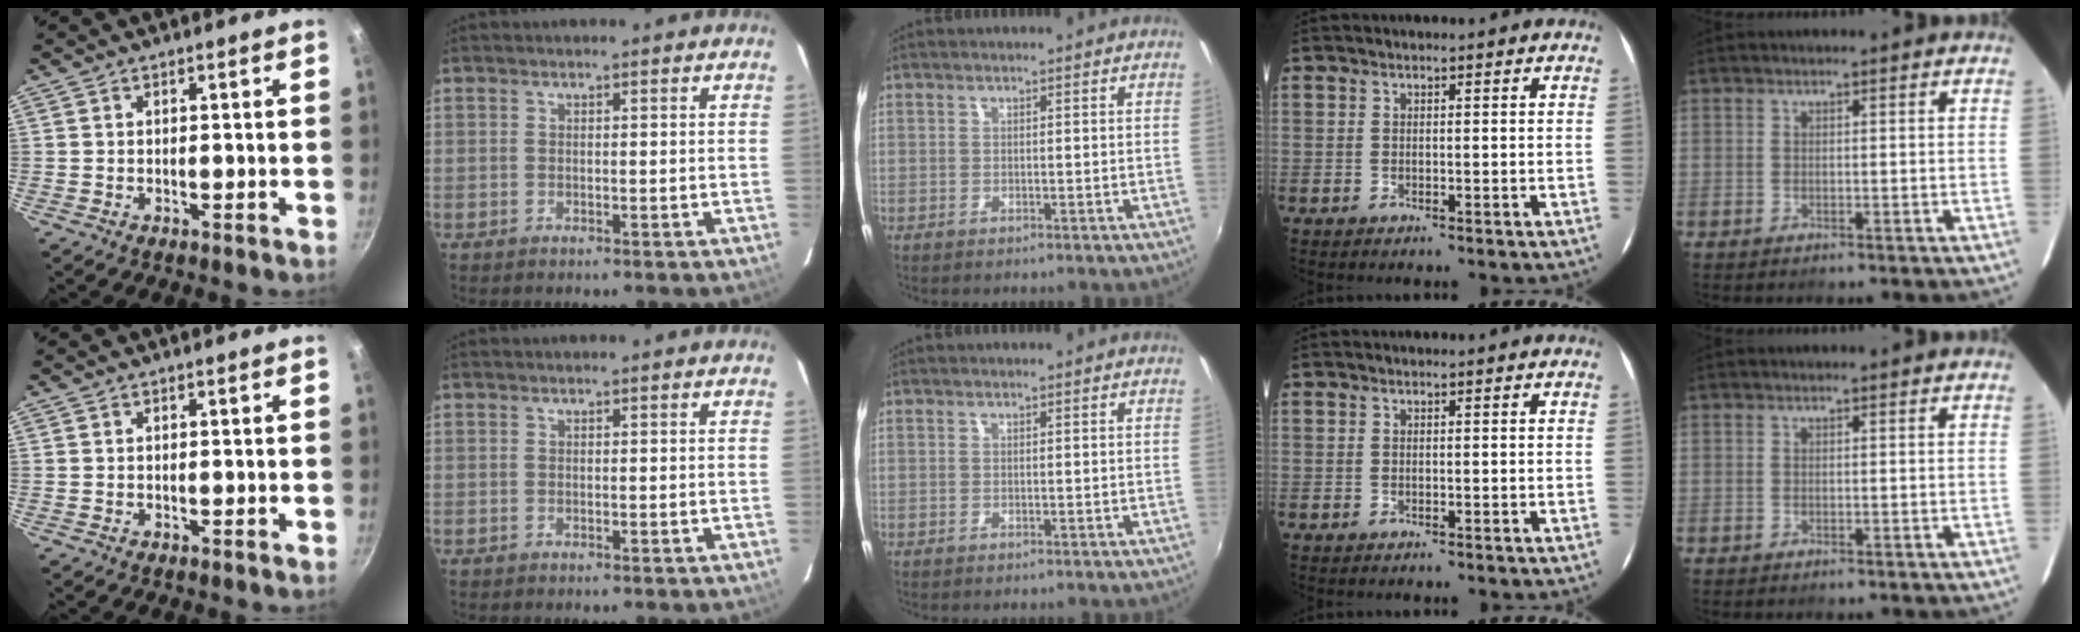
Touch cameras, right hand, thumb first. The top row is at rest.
{}